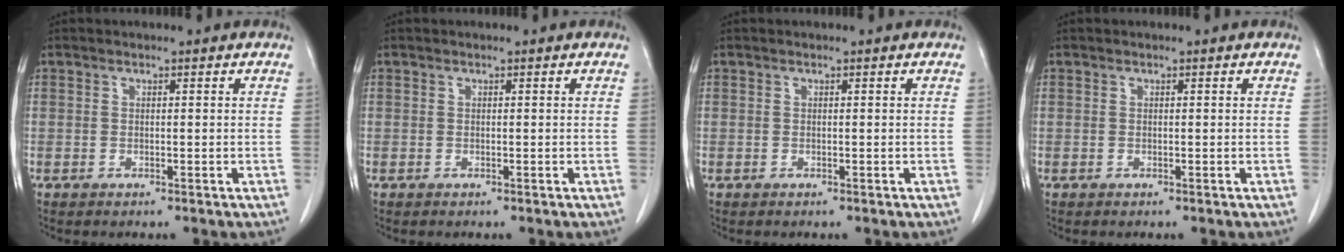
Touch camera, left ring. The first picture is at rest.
{"total": 0.0}
{"total": 0.0}
{"total": 0.0}